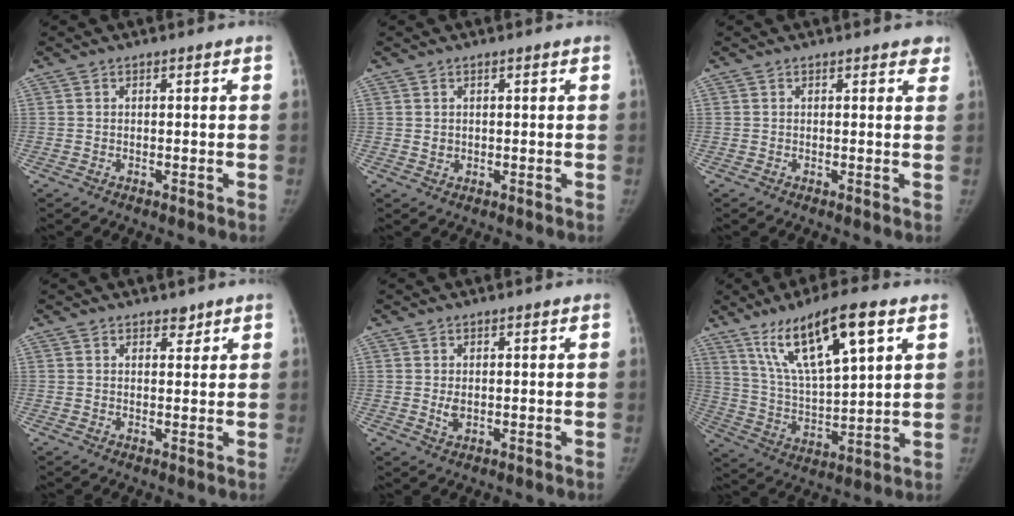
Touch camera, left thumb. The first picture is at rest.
{"total": 1.1, "force": [0.3, 1.0, 0.5], "torque": [-0.002, -0.002, 0.008]}
{"total": 2.1, "force": [1.5, 0.9, 1.2], "torque": [0.007, -0.002, 0.012]}
{"total": 2.0, "force": [1.6, 1.1, 0.7], "torque": [0.006, -0.010, 0.020]}
{"total": 2.0, "force": [0.1, 1.2, 1.5], "torque": [-0.026, -0.006, 0.006]}
{"total": 17.5, "force": [9.3, 4.8, 14.0], "torque": [-0.232, -0.030, 0.179]}